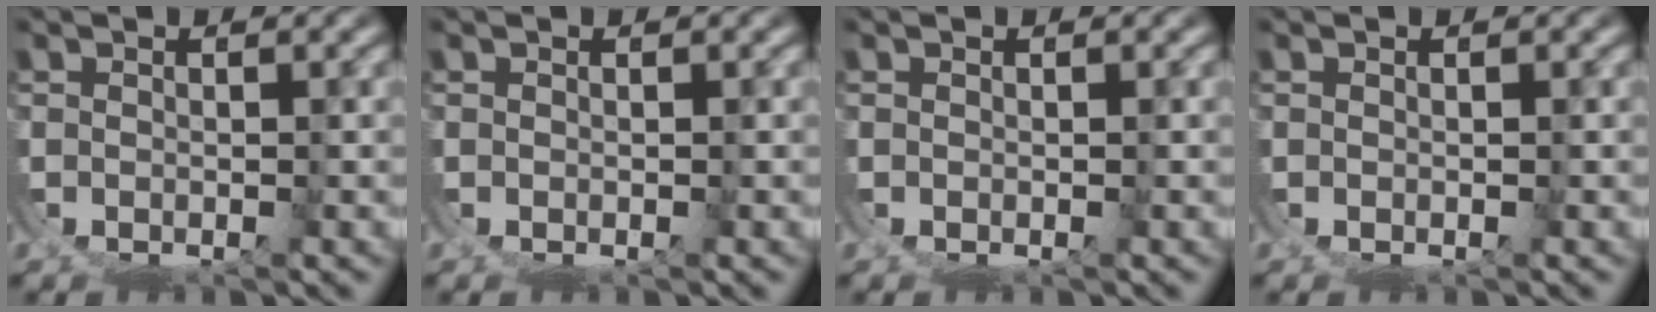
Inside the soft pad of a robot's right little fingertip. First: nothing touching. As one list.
[{"total": 0.0}, {"total": 0.0}, {"total": 0.0}]